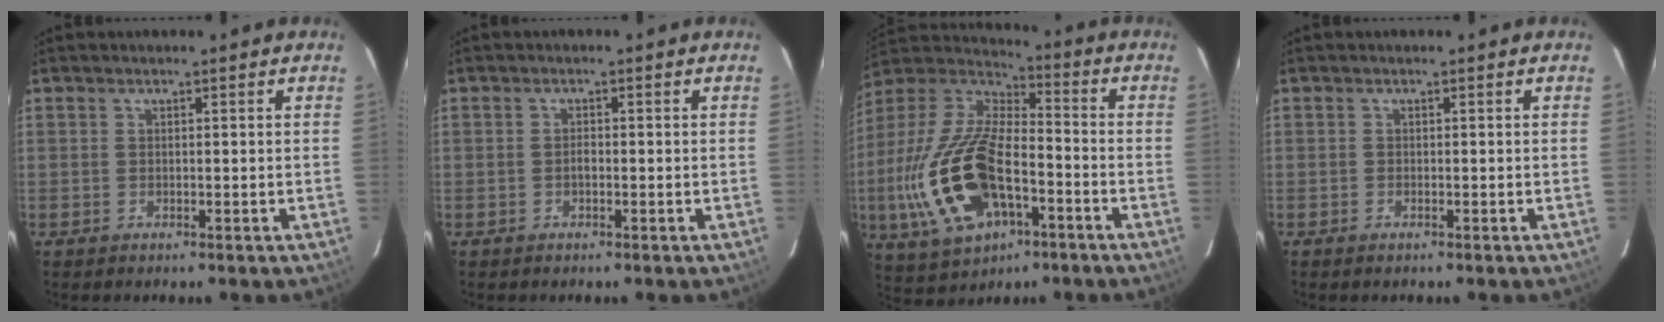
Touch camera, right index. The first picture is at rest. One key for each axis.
{"total": 1.2, "fx": -0.4, "fy": 0.7, "fz": 0.8, "tx": -0.015, "ty": 0.001, "tz": -0.008}
{"total": 23.5, "fx": -7.3, "fy": 11.8, "fz": 18.9, "tx": -0.422, "ty": -0.020, "tz": -0.126}
{"total": 0.7, "fx": -0.6, "fy": 0.3, "fz": 0.2, "tx": -0.006, "ty": -0.002, "tz": -0.012}